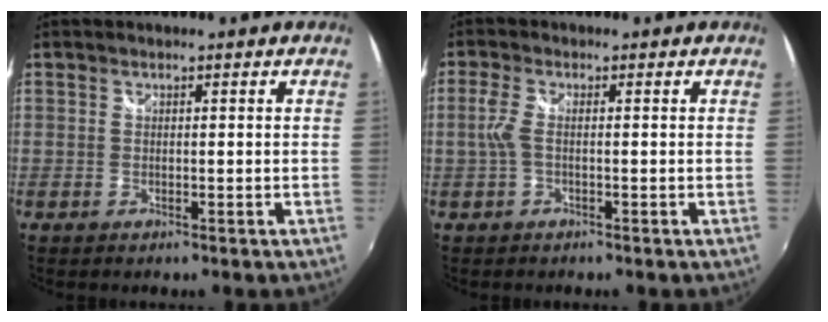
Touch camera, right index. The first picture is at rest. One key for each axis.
{"total": 2.5, "fx": -0.5, "fy": 0.6, "fz": 2.3, "tx": -0.056, "ty": 0.002, "tz": -0.011}